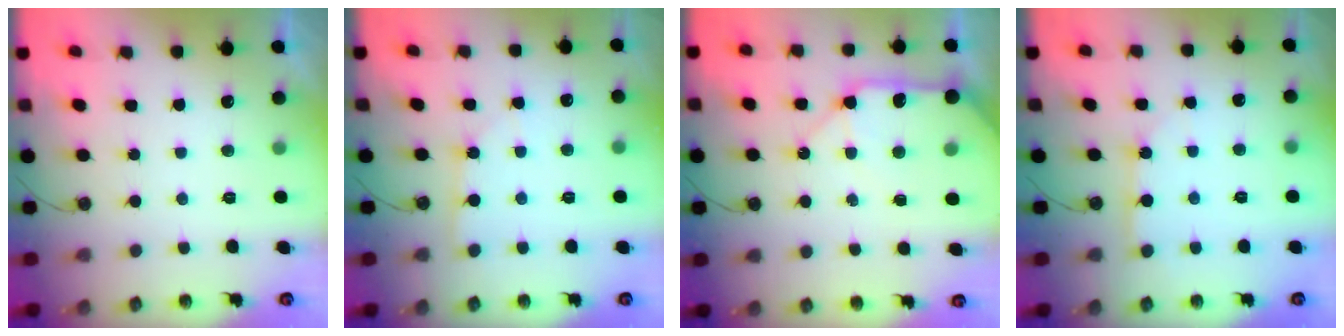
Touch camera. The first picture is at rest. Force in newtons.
{"total": 2.4, "press": 2.4, "slide": 0.2}
{"total": 13.2, "press": 13.0, "slide": 1.9}
{"total": 3.8, "press": 3.8, "slide": 0.5}